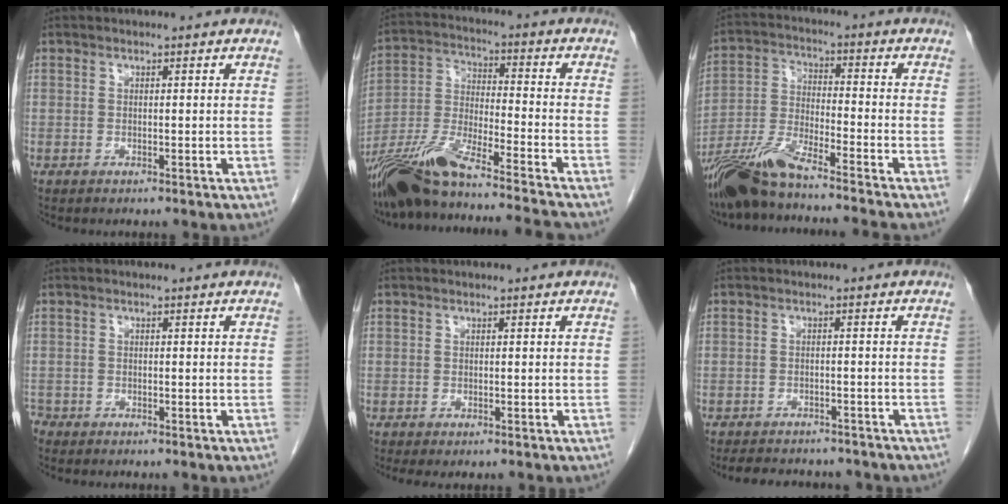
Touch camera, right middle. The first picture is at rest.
{"total": 17.8, "force": [-15.3, -0.8, 9.1], "torque": [-0.202, -0.018, -0.279]}
{"total": 11.4, "force": [-9.8, -0.6, 5.8], "torque": [-0.119, -0.015, -0.187]}
{"total": 1.6, "force": [-1.4, 0.7, 0.1], "torque": [-0.008, -0.003, -0.025]}
{"total": 1.3, "force": [-1.0, 0.5, 0.8], "torque": [-0.012, -0.005, -0.013]}
{"total": 11.5, "force": [-10.1, 3.9, 3.9], "torque": [-0.076, 0.001, -0.119]}